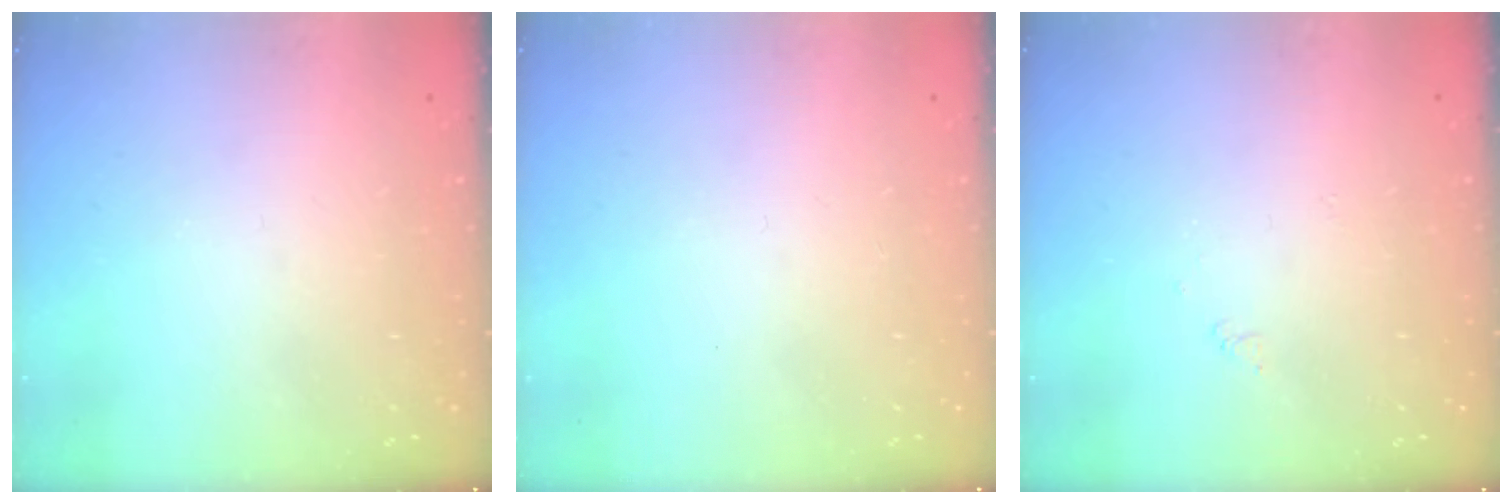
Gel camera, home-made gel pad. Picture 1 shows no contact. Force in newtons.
{"total": 1.6, "press": 1.6, "slide": 0.1}
{"total": 2.9, "press": 2.9, "slide": 0.5}